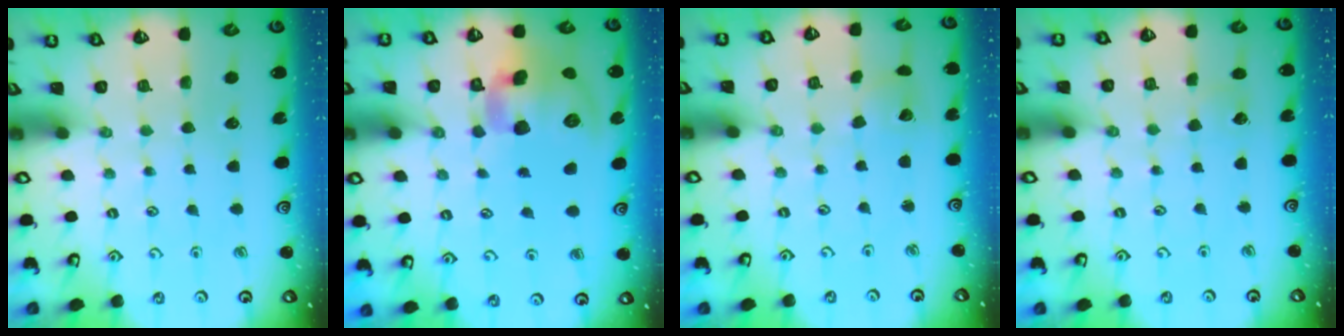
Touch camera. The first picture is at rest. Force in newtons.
{"total": 17.3, "press": 17.1, "slide": 2.7}
{"total": 2.8, "press": 2.8, "slide": 0.3}
{"total": 2.0, "press": 2.0, "slide": 0.1}